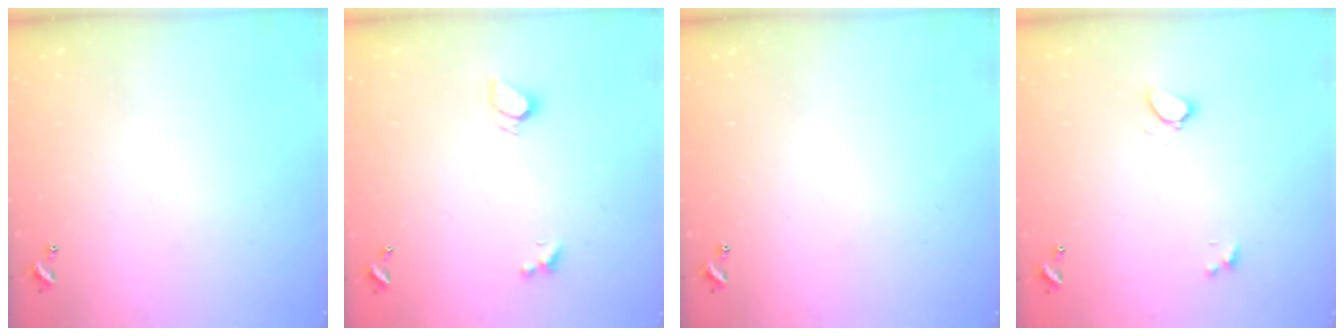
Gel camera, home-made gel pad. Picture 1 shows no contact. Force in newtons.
{"total": 2.2, "press": 2.2, "slide": 0.3}
{"total": 0.0}
{"total": 1.2, "press": 1.2, "slide": 0.3}